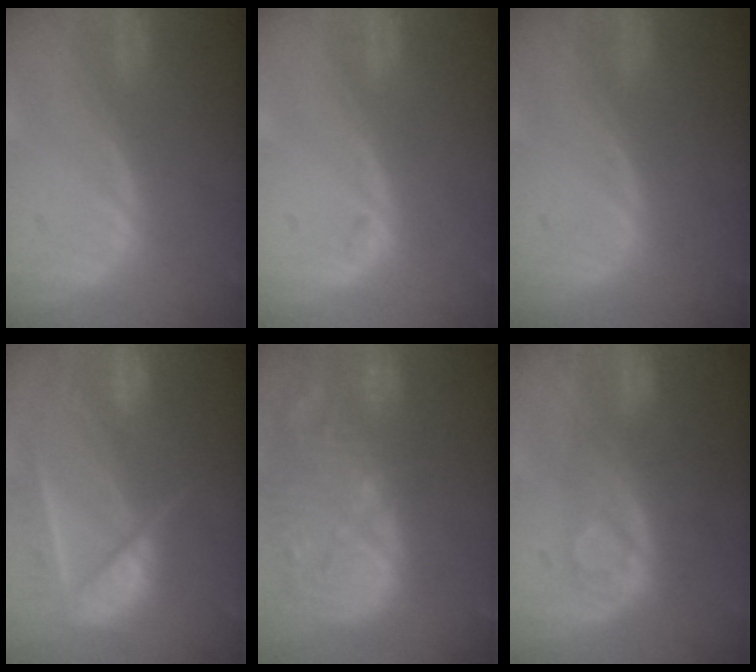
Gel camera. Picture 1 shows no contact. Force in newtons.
{"total": 0.6, "press": 0.6, "slide": 0.2}
{"total": 0.0}
{"total": 9.7, "press": 8.2, "slide": 5.1}
{"total": 14.8, "press": 12.8, "slide": 7.3}
{"total": 8.5, "press": 7.1, "slide": 4.8}